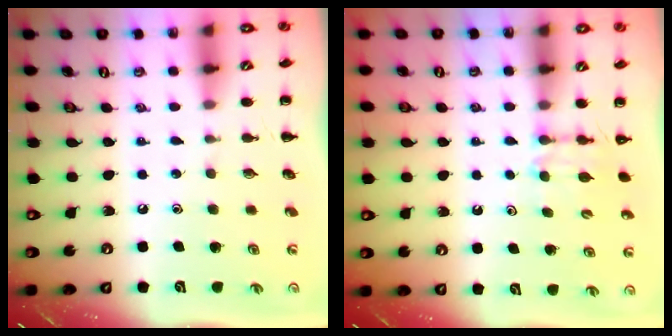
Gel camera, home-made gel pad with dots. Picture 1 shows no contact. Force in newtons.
{"total": 5.3, "press": 5.1, "slide": 1.5}